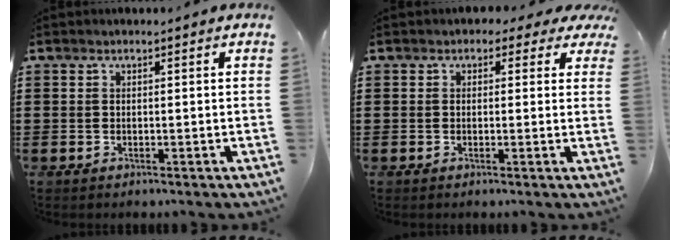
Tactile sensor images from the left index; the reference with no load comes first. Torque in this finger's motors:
{"motor_torque": [2.14, 0.00, 0.39, 0.03]}